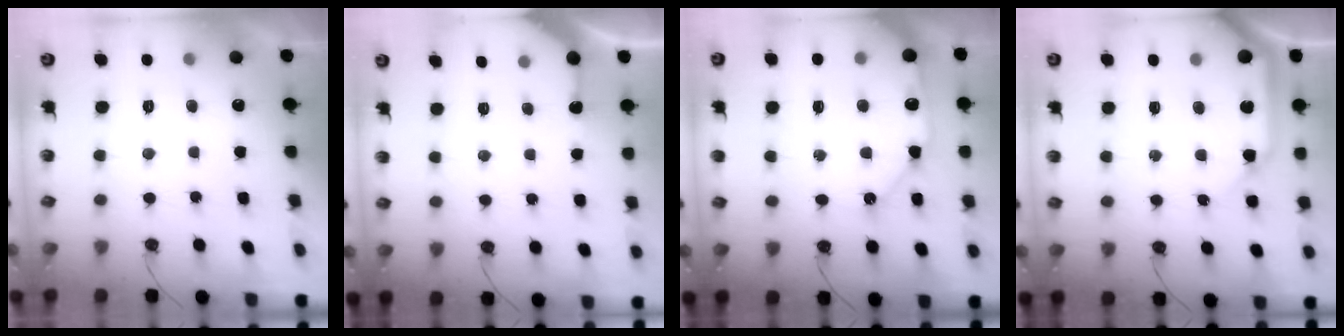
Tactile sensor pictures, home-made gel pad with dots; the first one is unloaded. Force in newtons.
{"total": 4.4, "press": 4.4, "slide": 0.3}
{"total": 14.5, "press": 14.4, "slide": 2.1}
{"total": 12.3, "press": 12.2, "slide": 1.6}